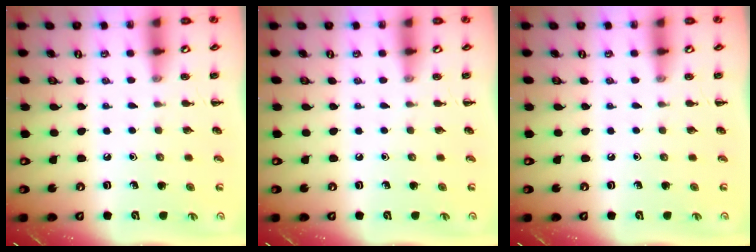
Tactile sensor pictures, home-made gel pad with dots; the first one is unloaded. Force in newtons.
{"total": 0.0}
{"total": 0.0}